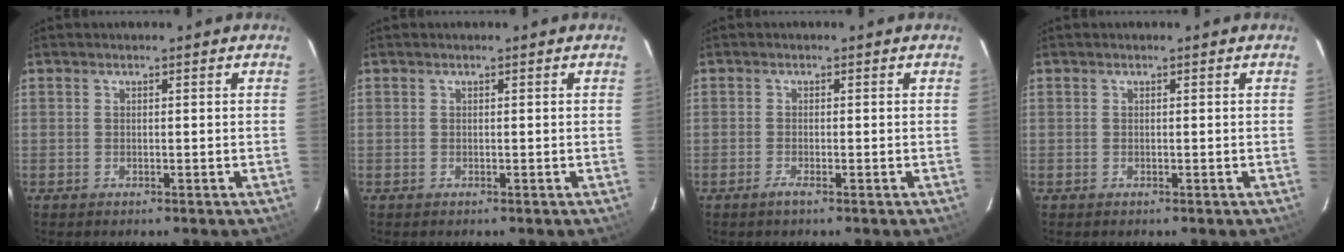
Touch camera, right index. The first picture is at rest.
{"total": 0.0}
{"total": 1.4, "force": [-0.8, 0.0, 1.1], "torque": [-0.023, -0.003, -0.017]}
{"total": 0.0}